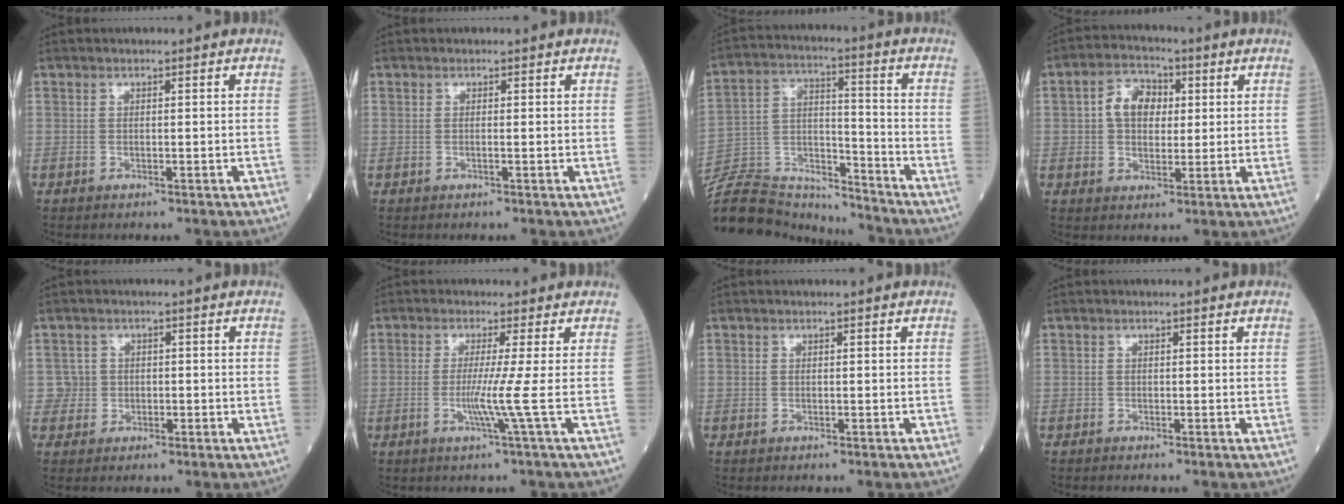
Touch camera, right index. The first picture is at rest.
{"total": 0.0}
{"total": 19.4, "force": [-18.2, 5.0, 4.3], "torque": [-0.118, 0.025, -0.305]}
{"total": 6.7, "force": [1.3, 4.6, 4.6], "torque": [-0.085, 0.020, 0.022]}
{"total": 2.5, "force": [0.0, 2.5, -0.2], "torque": [0.013, 0.007, -0.002]}
{"total": 4.2, "force": [-0.8, -2.1, 3.5], "torque": [-0.063, -0.009, -0.018]}
{"total": 0.0}
{"total": 0.0}